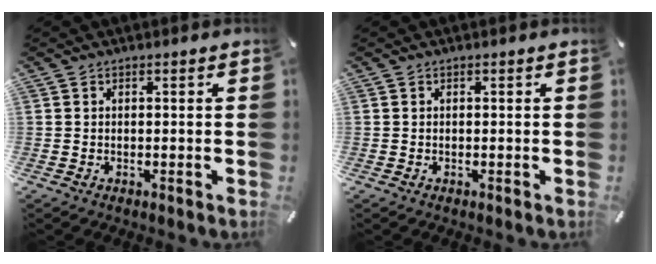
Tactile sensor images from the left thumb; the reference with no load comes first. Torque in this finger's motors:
{"motor_torque": [0.00, 0.00, 0.00, 0.00, 0.00]}